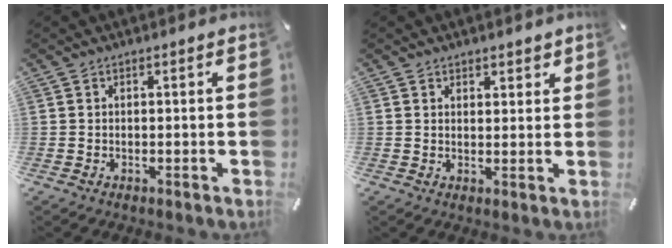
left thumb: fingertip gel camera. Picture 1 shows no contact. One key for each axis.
{"total": 2.5, "fx": 1.7, "fy": 1.9, "fz": 0.1, "tx": 0.019, "ty": -0.008, "tz": 0.026}